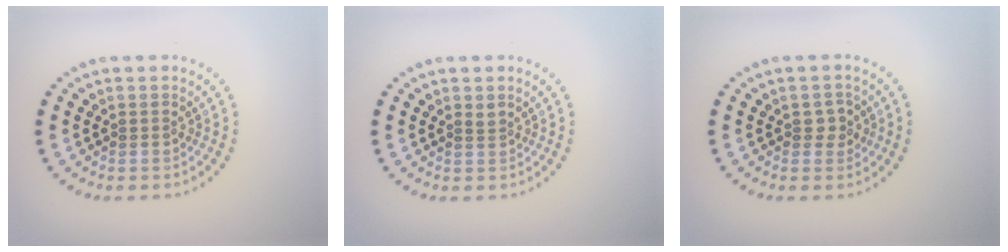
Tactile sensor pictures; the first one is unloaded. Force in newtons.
{"total": 0.7, "press": 0.5, "slide": 0.6}
{"total": 1.5, "press": 1.4, "slide": 0.5}